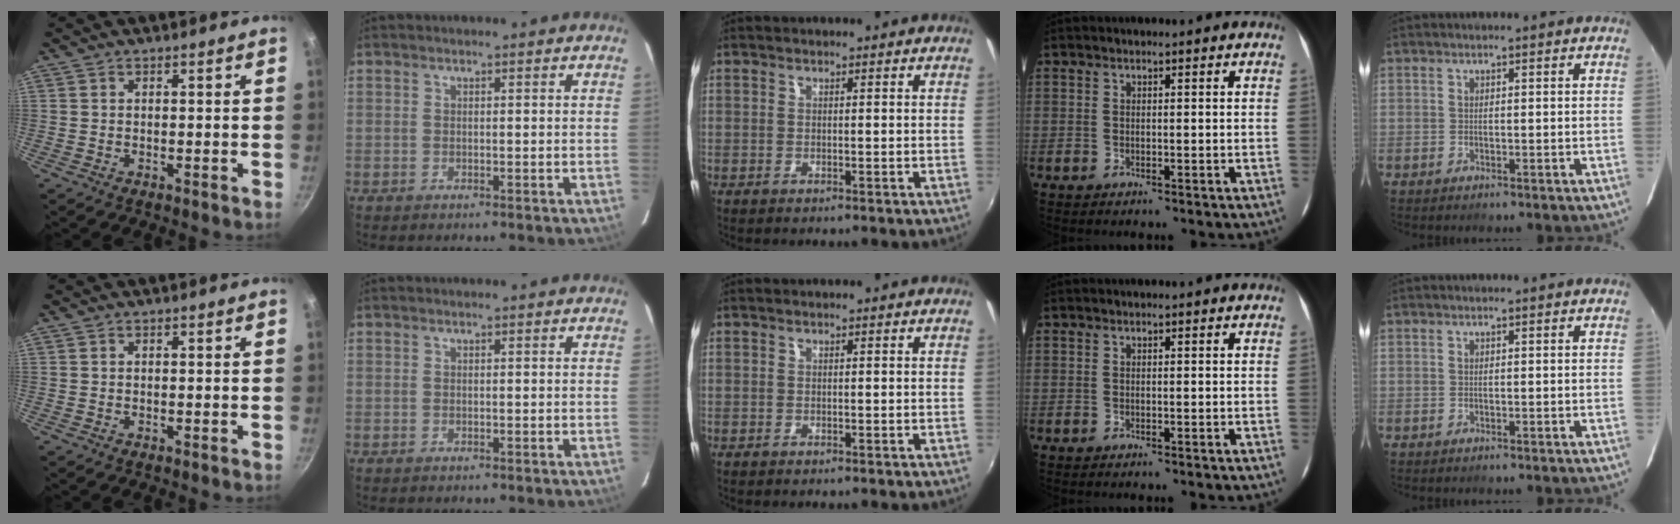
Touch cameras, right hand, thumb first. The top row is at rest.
{}